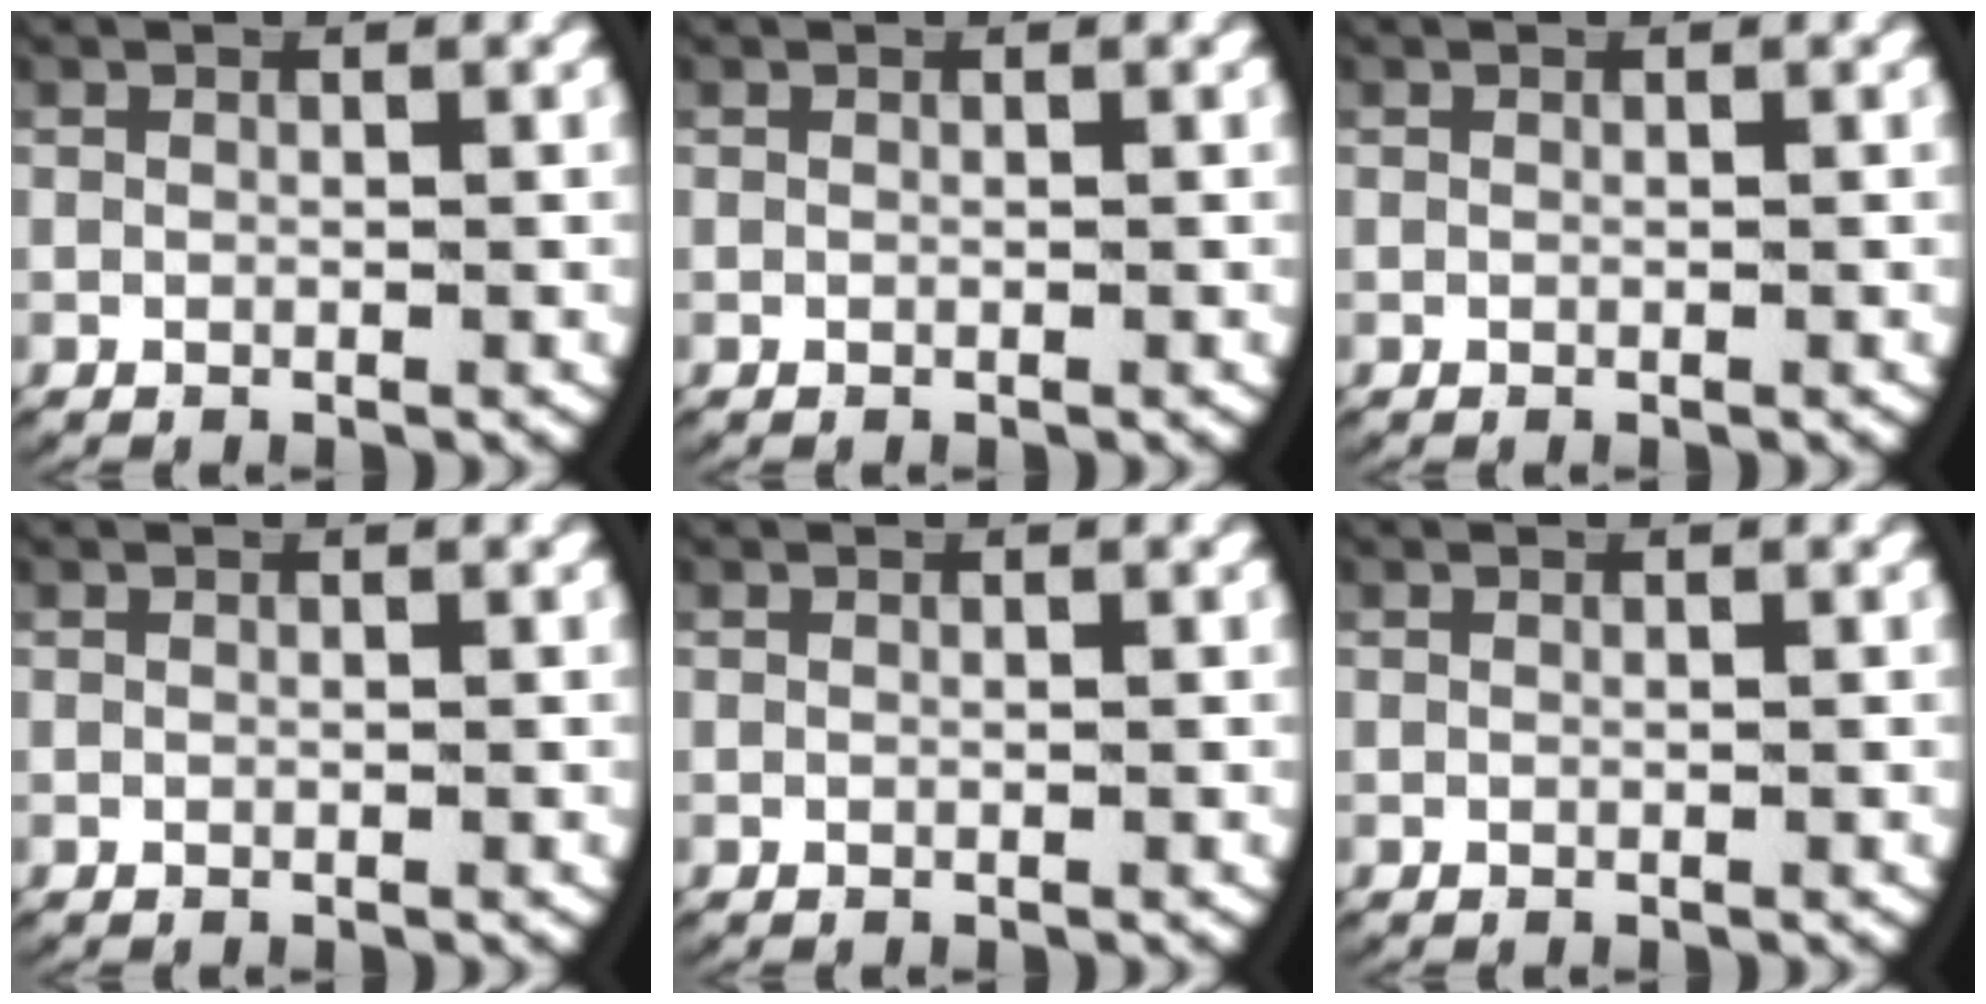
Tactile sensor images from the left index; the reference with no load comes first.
{"total": 0.0}
{"total": 0.0}
{"total": 0.0}
{"total": 0.0}
{"total": 0.0}